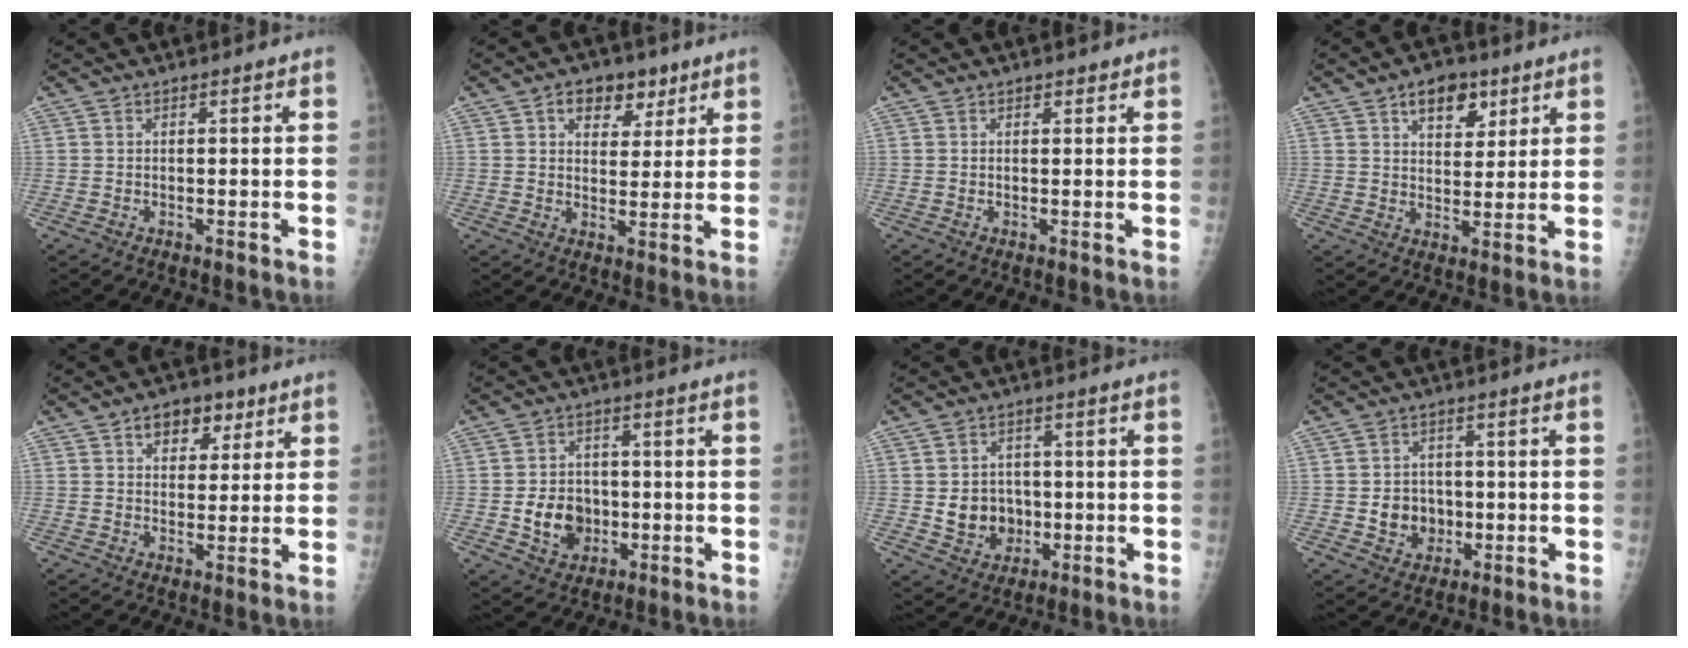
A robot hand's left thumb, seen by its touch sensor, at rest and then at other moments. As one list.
[{"total": 7.8, "force": [4.1, 5.3, 3.9], "torque": [-0.020, -0.012, 0.057]}, {"total": 0.8, "force": [0.6, 0.5, 0.2], "torque": [0.005, -0.004, 0.006]}, {"total": 8.2, "force": [4.5, 4.8, 4.8], "torque": [-0.037, -0.019, 0.067]}, {"total": 7.2, "force": [3.7, 4.7, 4.0], "torque": [-0.022, -0.012, 0.052]}, {"total": 8.4, "force": [-1.5, 7.0, 4.4], "torque": [-0.042, 0.008, -0.021]}, {"total": 7.7, "force": [-0.7, 6.9, 3.5], "torque": [-0.019, 0.007, -0.003]}, {"total": 6.3, "force": [-0.9, 5.6, 2.8], "torque": [-0.013, 0.010, -0.011]}]